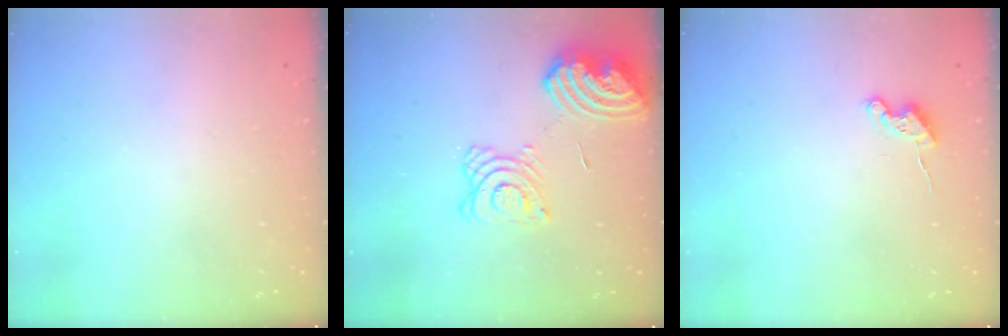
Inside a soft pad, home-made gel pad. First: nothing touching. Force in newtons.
{"total": 14.4, "press": 14.3, "slide": 1.5}
{"total": 5.1, "press": 5.1, "slide": 0.6}